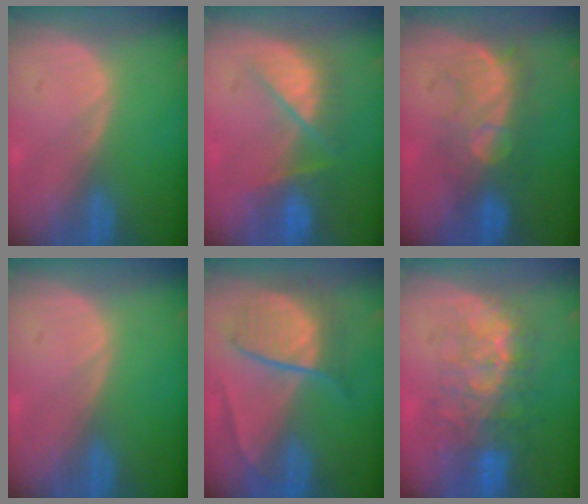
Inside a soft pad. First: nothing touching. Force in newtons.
{"total": 7.5, "press": 7.3, "slide": 2.0}
{"total": 8.2, "press": 7.9, "slide": 2.3}
{"total": 0.0}
{"total": 7.2, "press": 7.2, "slide": 0.2}
{"total": 9.7, "press": 8.8, "slide": 4.0}